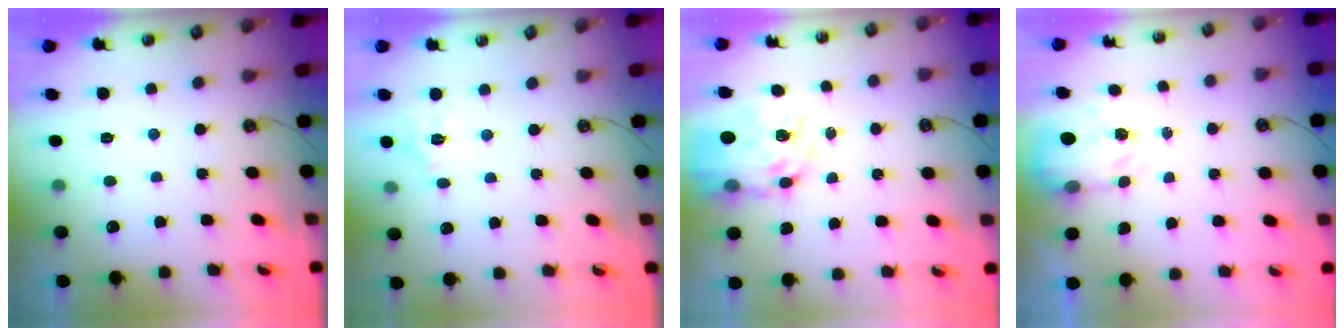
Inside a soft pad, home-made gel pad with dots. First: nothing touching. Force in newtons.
{"total": 4.2, "press": 4.2, "slide": 0.3}
{"total": 17.5, "press": 17.4, "slide": 1.4}
{"total": 3.8, "press": 3.8, "slide": 0.5}